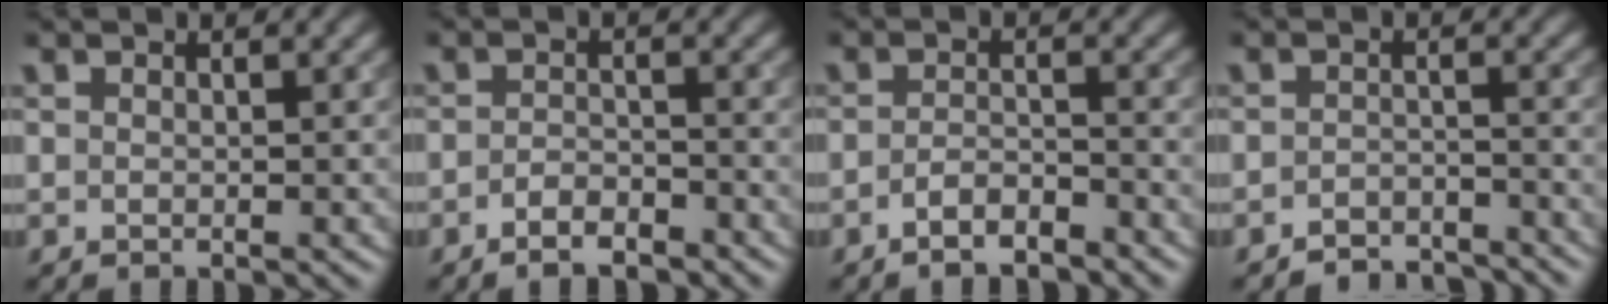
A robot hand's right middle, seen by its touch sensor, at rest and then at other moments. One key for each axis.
{"total": 2.7, "fx": -2.0, "fy": 1.0, "fz": 1.5, "tx": -0.024, "ty": 0.003, "tz": -0.036}
{"total": 2.7, "fx": -2.1, "fy": 0.7, "fz": 1.6, "tx": -0.028, "ty": 0.004, "tz": -0.040}
{"total": 3.6, "fx": -3.5, "fy": 0.8, "fz": 0.5, "tx": -0.004, "ty": 0.003, "tz": -0.057}